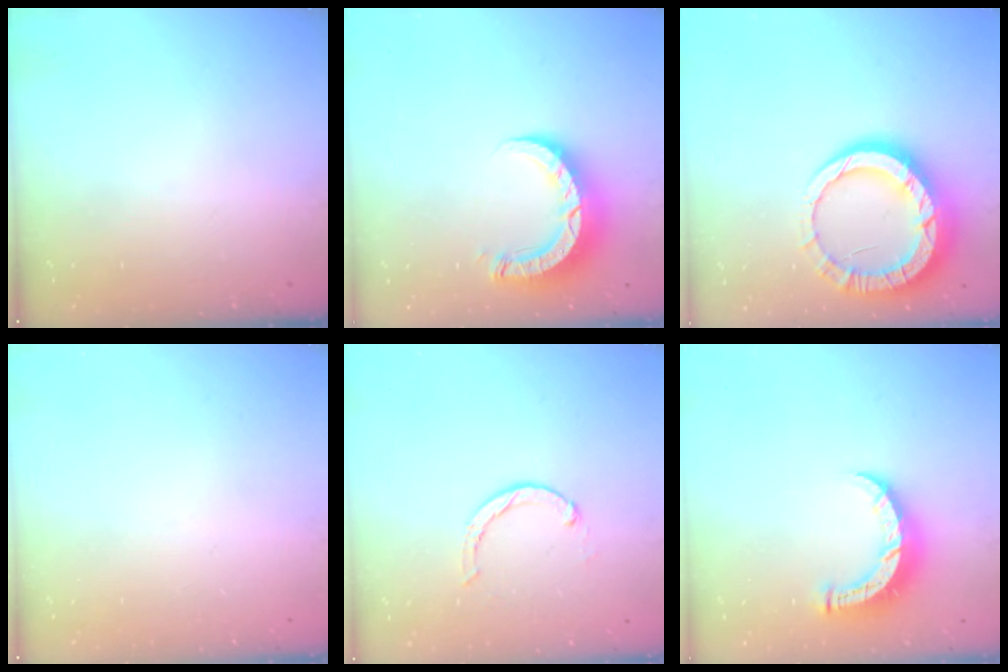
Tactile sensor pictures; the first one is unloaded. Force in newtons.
{"total": 8.8, "press": 8.8, "slide": 0.8}
{"total": 15.5, "press": 15.5, "slide": 1.3}
{"total": 0.0}
{"total": 1.7, "press": 1.6, "slide": 0.3}
{"total": 8.6, "press": 8.6, "slide": 0.6}